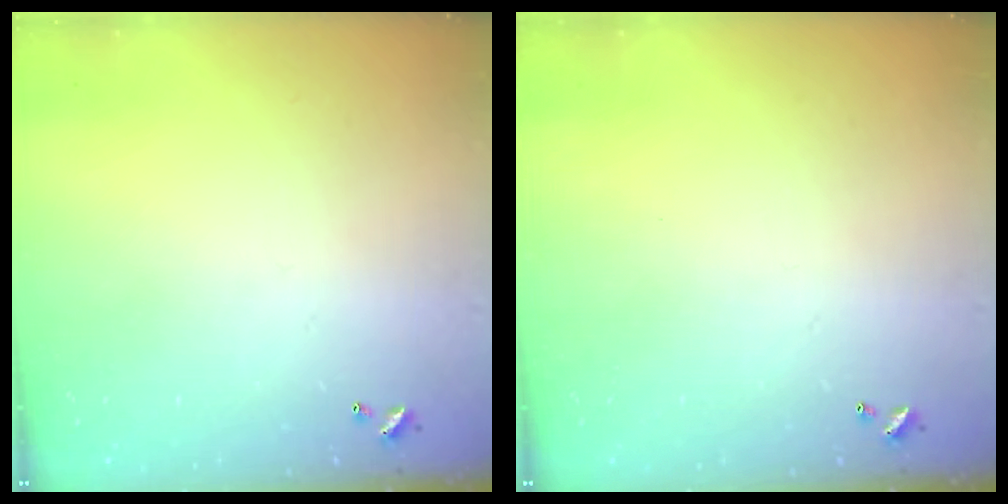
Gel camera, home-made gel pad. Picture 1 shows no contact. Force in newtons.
{"total": 0.0}